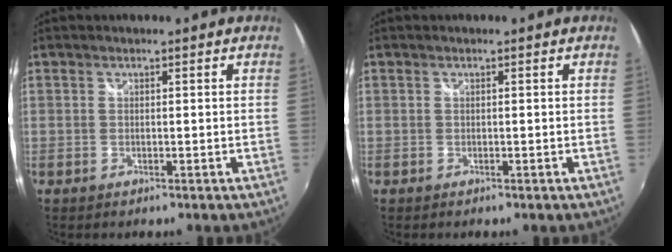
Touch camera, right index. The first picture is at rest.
{"total": 0.0}